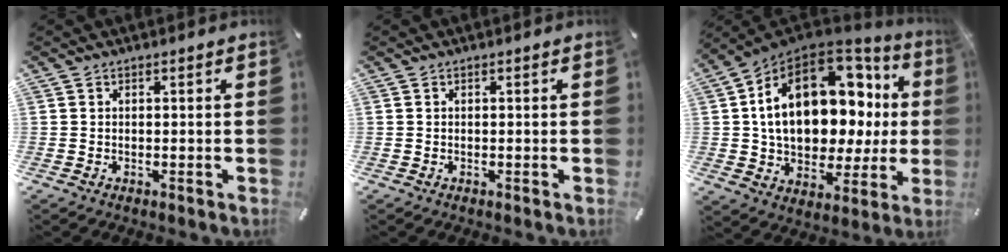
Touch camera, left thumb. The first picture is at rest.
{"total": 0.0}
{"total": 22.7, "force": [5.6, 14.3, 16.7], "torque": [-0.277, -0.028, 0.098]}